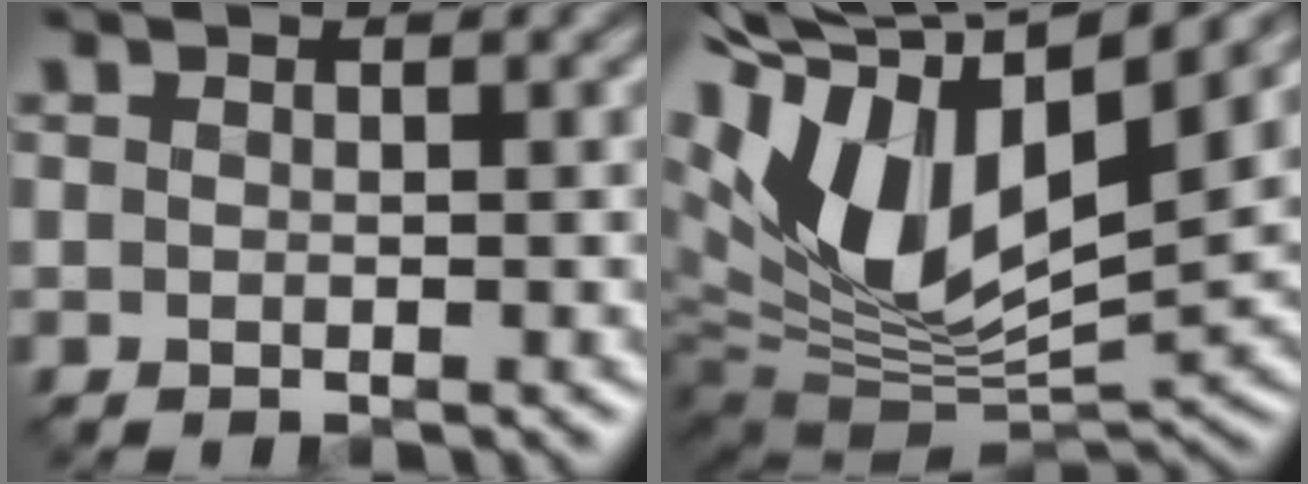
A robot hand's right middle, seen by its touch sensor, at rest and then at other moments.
{"total": 14.6, "force": [4.5, 8.2, 11.2], "torque": [-0.233, 0.017, 0.081]}